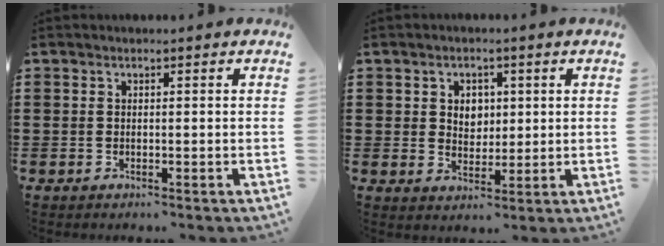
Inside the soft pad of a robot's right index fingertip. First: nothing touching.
{"total": 3.3, "force": [1.0, 2.7, 1.5], "torque": [-0.033, 0.008, 0.013]}